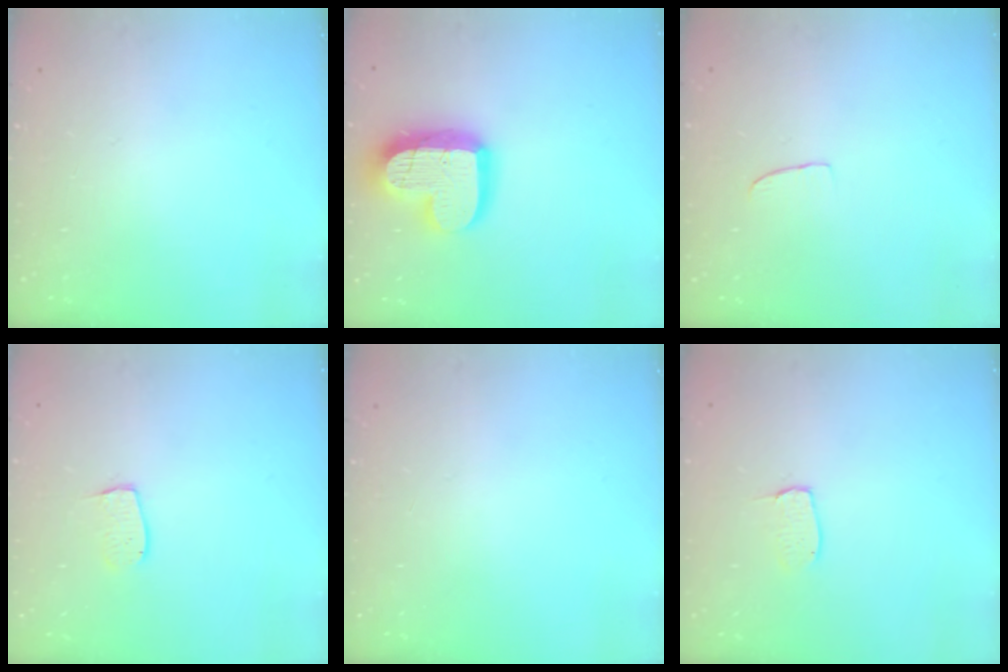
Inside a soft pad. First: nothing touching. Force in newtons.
{"total": 16.9, "press": 16.9, "slide": 1.3}
{"total": 2.6, "press": 2.6, "slide": 0.2}
{"total": 5.5, "press": 5.5, "slide": 0.4}
{"total": 0.0}
{"total": 3.9, "press": 3.9, "slide": 0.2}